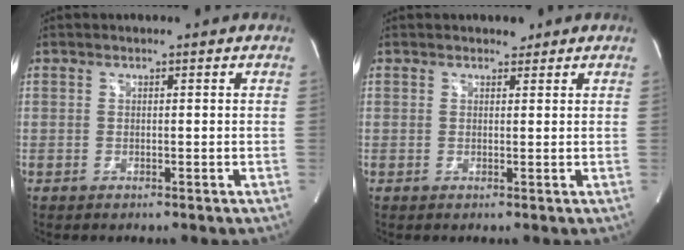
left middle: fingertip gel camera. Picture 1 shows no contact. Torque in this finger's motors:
{"motor_torque": [0.02, 0.02, -0.04, 0.00]}